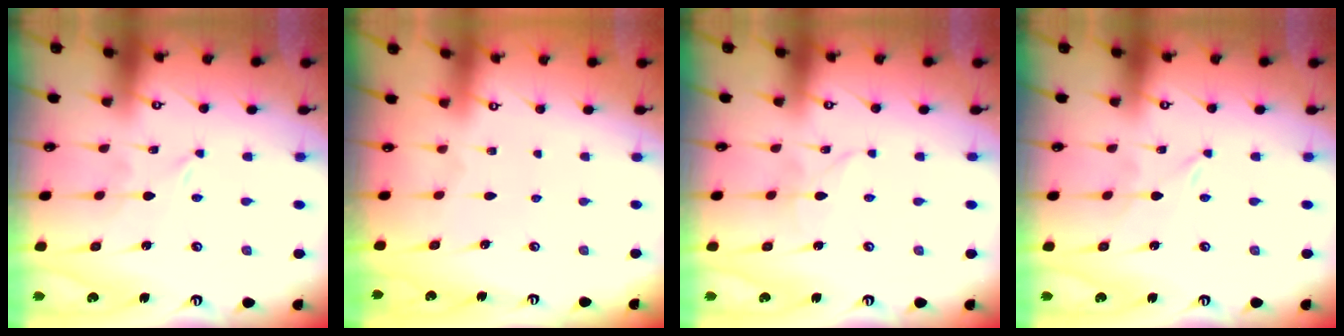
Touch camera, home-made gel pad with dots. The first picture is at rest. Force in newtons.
{"total": 0.0}
{"total": 2.5, "press": 2.5, "slide": 0.2}
{"total": 0.0}